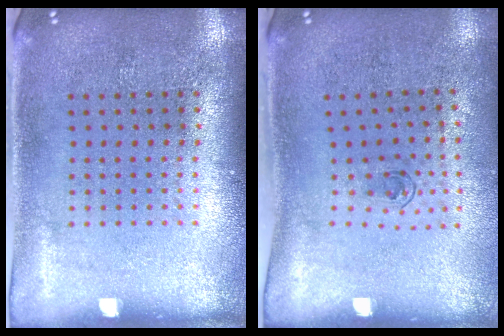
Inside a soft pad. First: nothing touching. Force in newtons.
{"total": 0.6, "press": 0.3, "slide": 0.6}